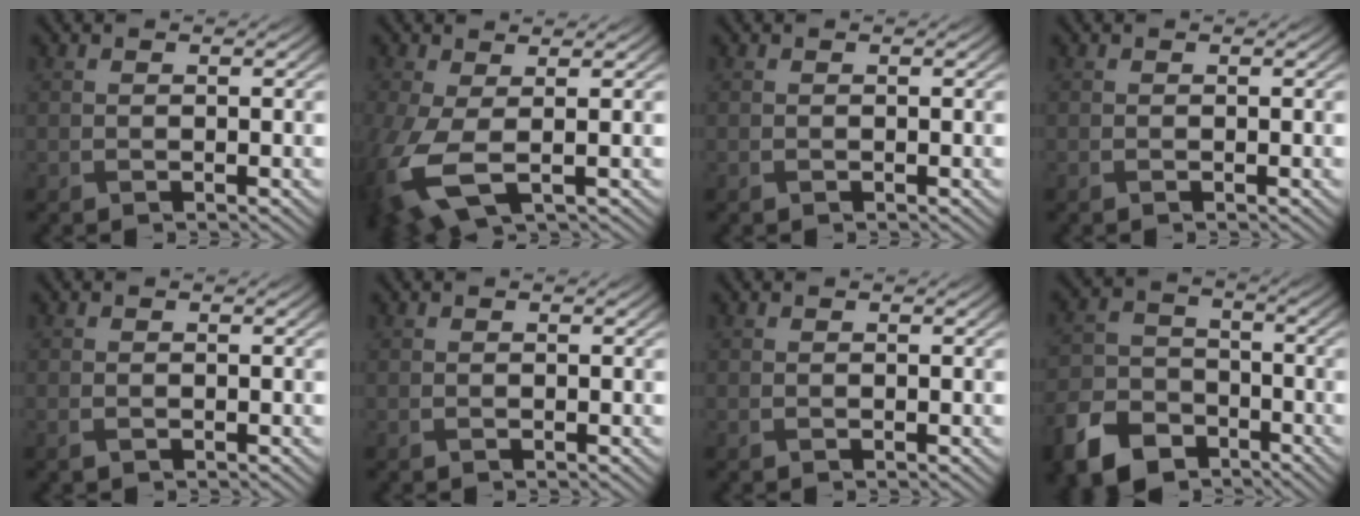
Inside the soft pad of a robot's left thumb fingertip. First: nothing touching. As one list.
[{"total": 8.1, "force": [-1.4, 4.2, 6.8], "torque": [-0.196, -0.030, -0.018]}, {"total": 0.0}, {"total": 0.0}, {"total": 0.7, "force": [-0.4, 0.5, 0.4], "torque": [-0.012, -0.006, -0.006]}, {"total": 0.0}, {"total": 0.0}, {"total": 9.3, "force": [-6.1, 5.6, 4.1], "torque": [-0.102, -0.021, -0.130]}]